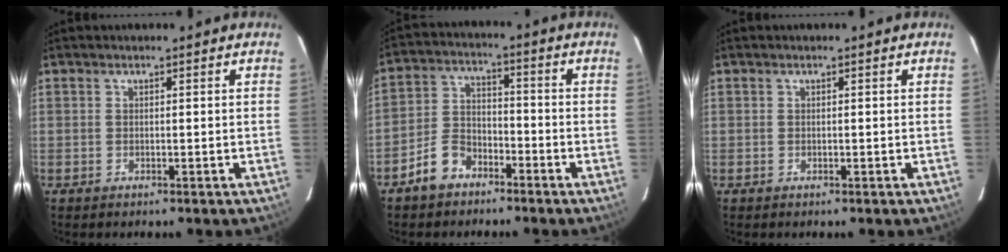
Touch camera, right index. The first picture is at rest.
{"total": 6.9, "force": [-4.6, 4.4, 2.7], "torque": [-0.066, 0.016, -0.086]}
{"total": 0.0}